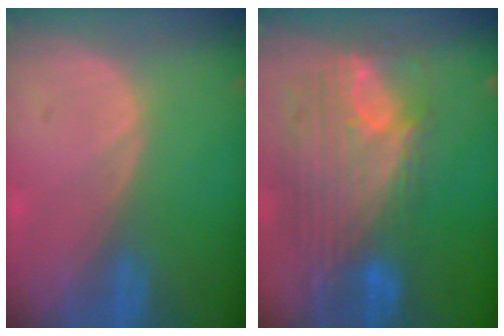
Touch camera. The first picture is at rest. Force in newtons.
{"total": 12.1, "press": 10.2, "slide": 6.4}